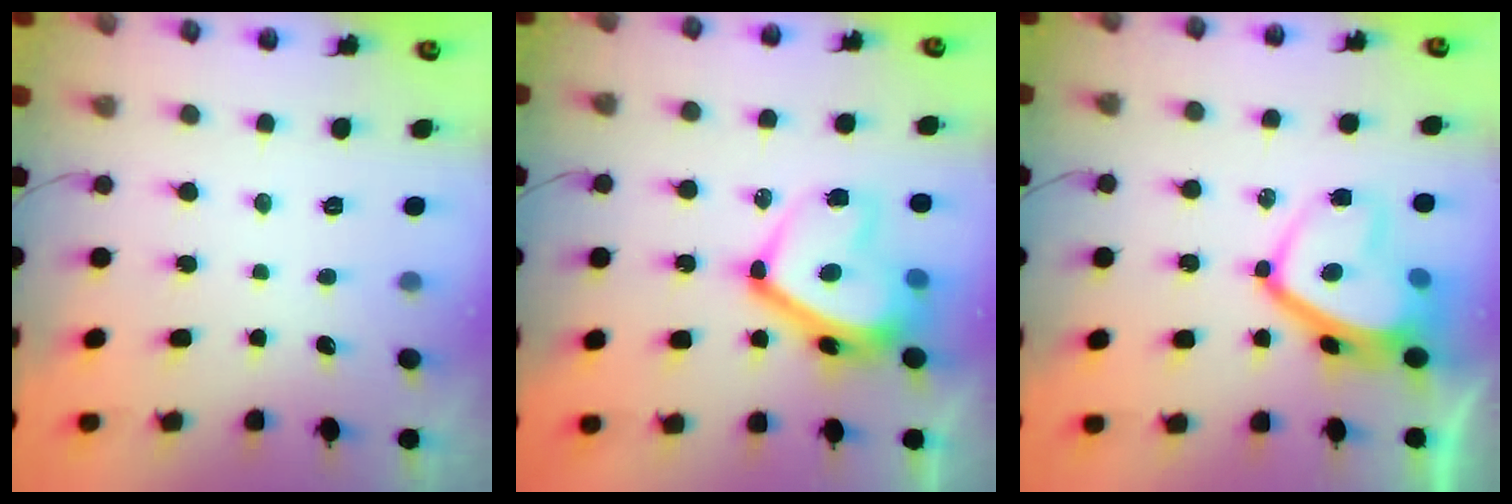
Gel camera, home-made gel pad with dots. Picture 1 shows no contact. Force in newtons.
{"total": 18.8, "press": 18.7, "slide": 2.1}
{"total": 13.6, "press": 13.5, "slide": 1.6}